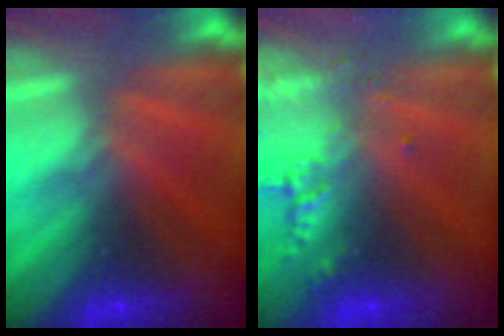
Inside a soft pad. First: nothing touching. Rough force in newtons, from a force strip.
{"total": 2.4}